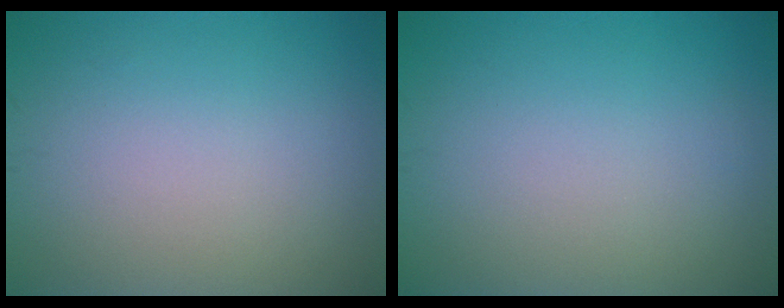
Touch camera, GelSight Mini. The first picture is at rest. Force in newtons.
{"total": 0.0}